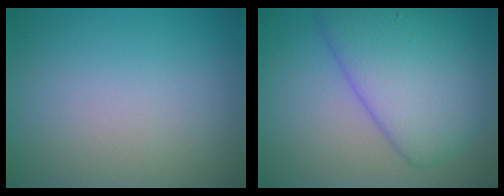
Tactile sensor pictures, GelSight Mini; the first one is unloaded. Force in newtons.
{"total": 7.5, "press": 7.5, "slide": 0.3}